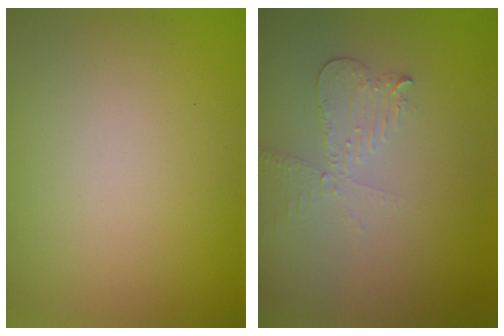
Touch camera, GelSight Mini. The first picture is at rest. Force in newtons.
{"total": 2.2, "press": 2.2, "slide": 0.2}